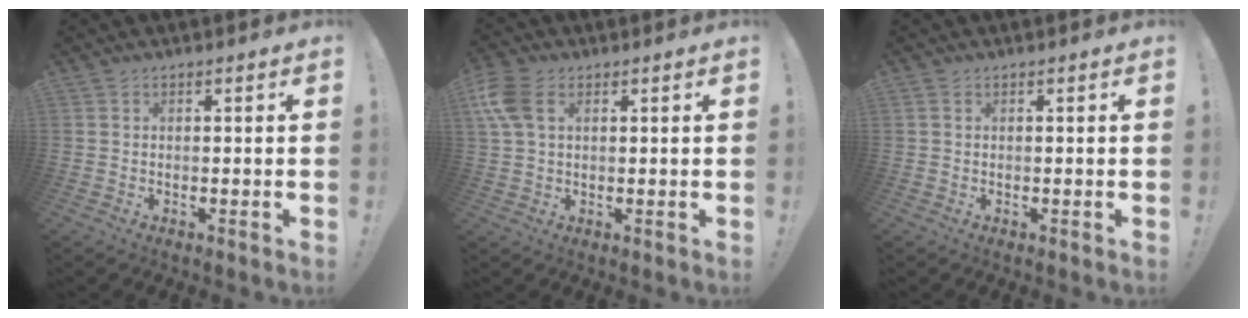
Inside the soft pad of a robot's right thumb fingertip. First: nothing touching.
{"total": 8.1, "force": [3.1, 5.1, 5.5], "torque": [-0.120, -0.002, 0.059]}
{"total": 0.5, "force": [0.2, 0.5, 0.2], "torque": [-0.006, 0.003, 0.004]}